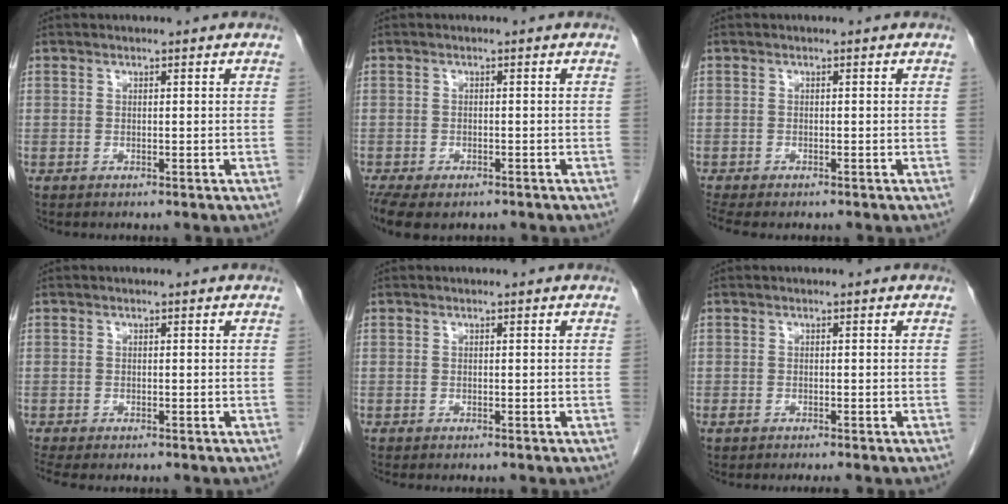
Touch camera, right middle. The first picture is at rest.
{"total": 9.1, "force": [-6.4, 4.4, 4.8], "torque": [-0.102, -0.010, -0.094]}
{"total": 4.2, "force": [-3.5, 1.2, 2.0], "torque": [-0.033, -0.008, -0.054]}
{"total": 3.6, "force": [-3.0, 1.0, 1.7], "torque": [-0.027, -0.009, -0.045]}
{"total": 1.1, "force": [-1.0, 0.2, 0.5], "torque": [-0.010, -0.002, -0.012]}
{"total": 1.6, "force": [-1.3, 0.3, 0.9], "torque": [-0.014, -0.004, -0.019]}